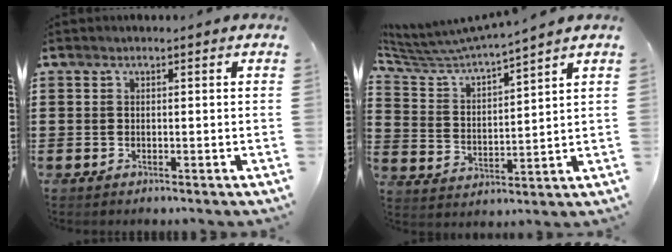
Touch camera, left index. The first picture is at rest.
{"total": 5.4, "force": [5.1, -0.1, 1.8], "torque": [-0.062, -0.035, 0.081]}